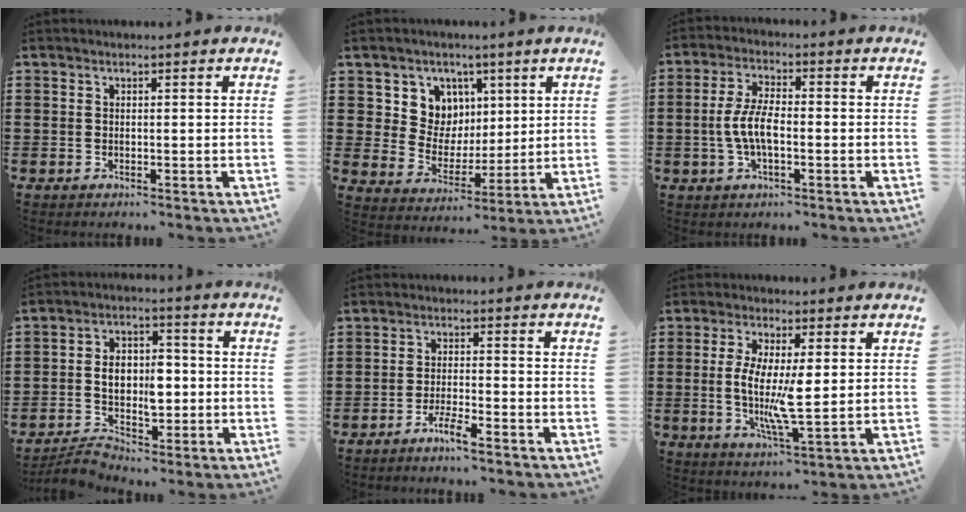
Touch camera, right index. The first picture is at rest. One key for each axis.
{"total": 7.8, "fx": 3.1, "fy": 7.1, "fz": 1.4, "tx": -0.065, "ty": -0.007, "tz": 0.059}
{"total": 6.0, "fx": -1.2, "fy": 2.4, "fz": 5.3, "tx": -0.128, "ty": -0.005, "tz": -0.031}
{"total": 8.7, "fx": -1.5, "fy": 5.8, "fz": 6.3, "tx": -0.105, "ty": 0.014, "tz": -0.028}
{"total": 3.1, "fx": -2.7, "fy": 0.0, "fz": 1.5, "tx": -0.034, "ty": 0.004, "tz": -0.053}
{"total": 8.3, "fx": 0.3, "fy": 2.4, "fz": 8.0, "tx": -0.160, "ty": -0.009, "tz": -0.001}